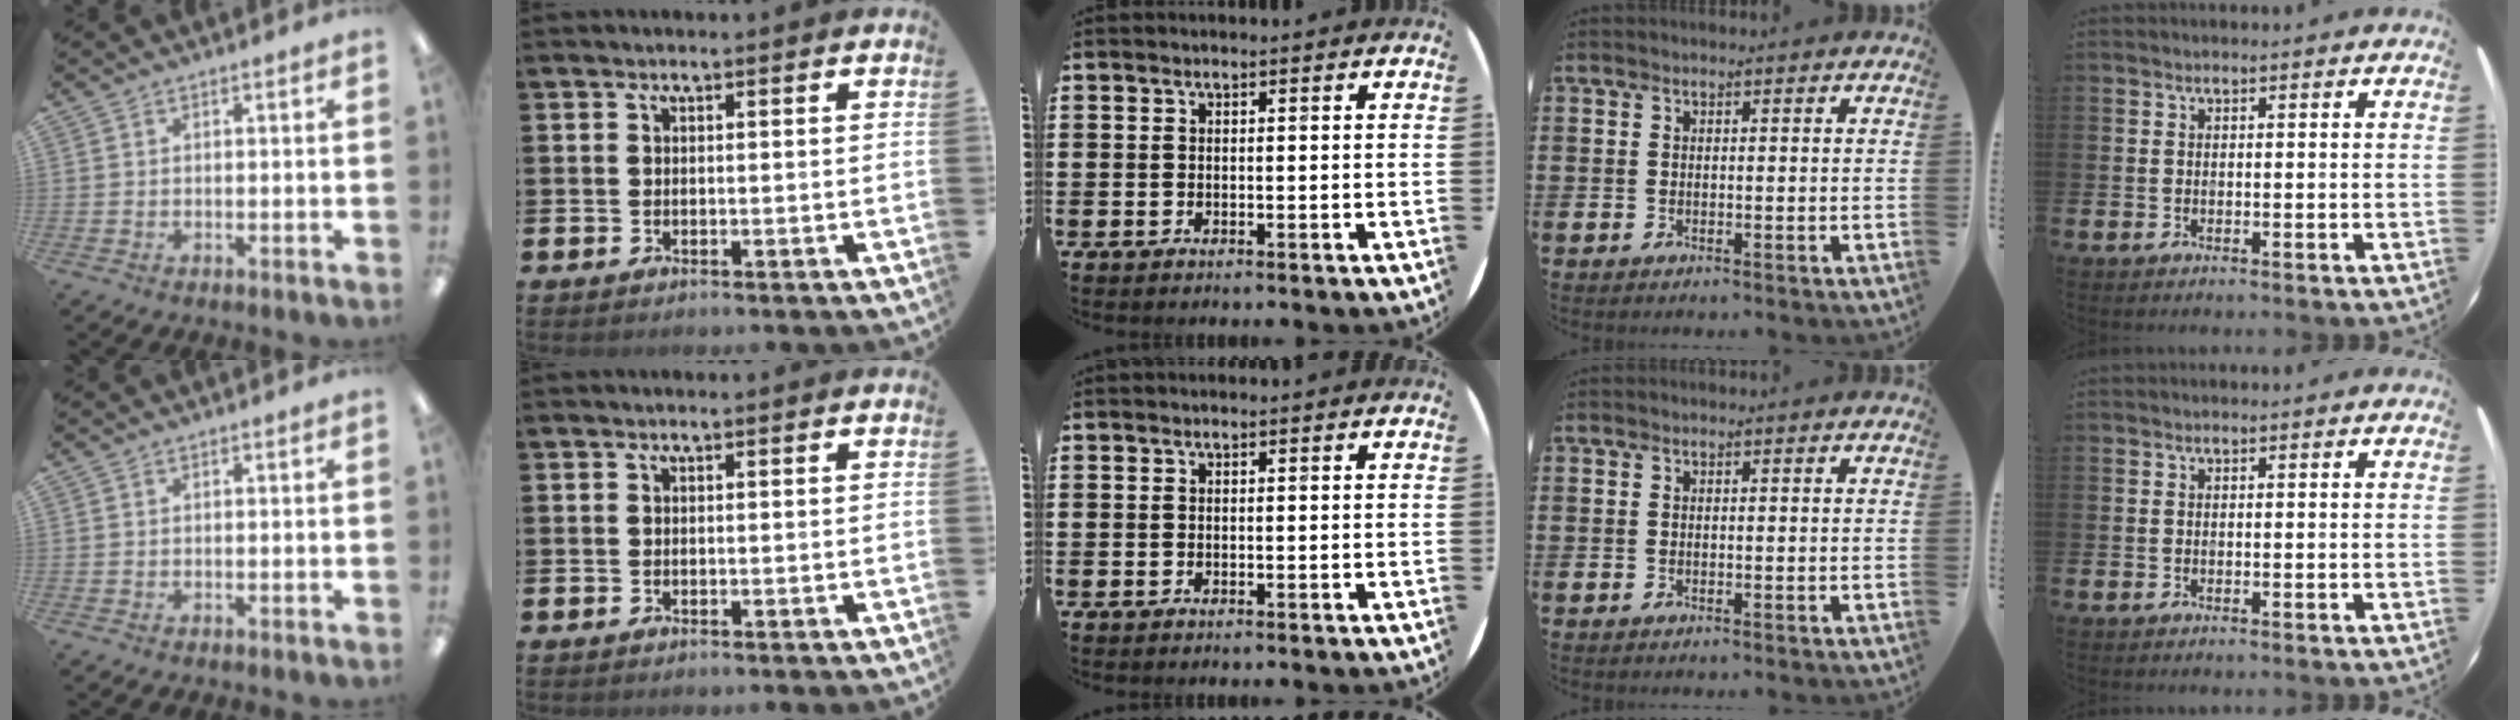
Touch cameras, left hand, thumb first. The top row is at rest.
{}